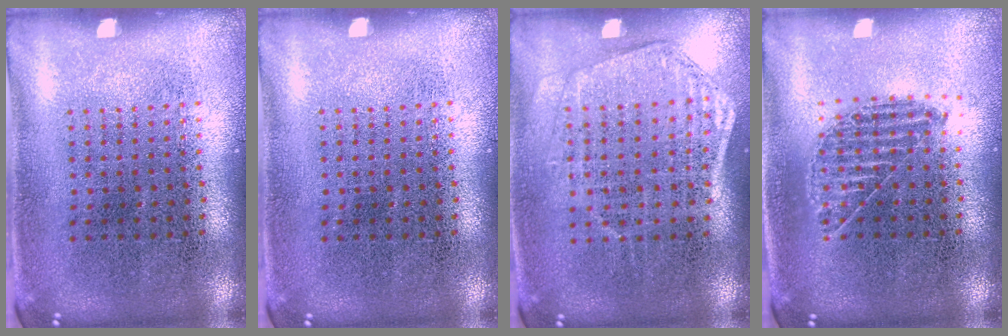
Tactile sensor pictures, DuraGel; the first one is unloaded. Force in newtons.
{"total": 0.0}
{"total": 1.5, "press": 1.4, "slide": 0.5}
{"total": 1.0, "press": 0.9, "slide": 0.2}